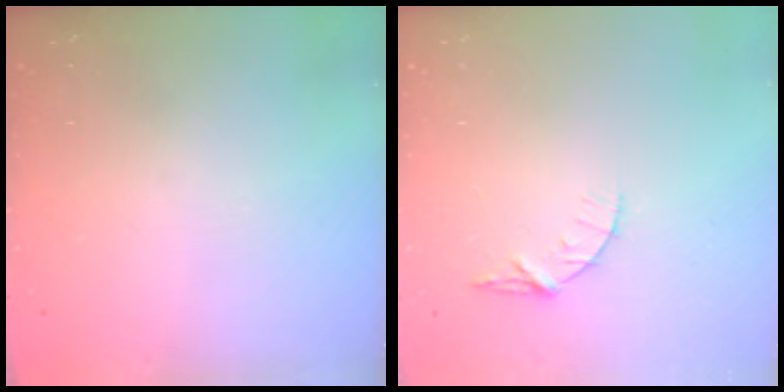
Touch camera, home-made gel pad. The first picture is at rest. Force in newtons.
{"total": 4.7, "press": 4.7, "slide": 0.5}